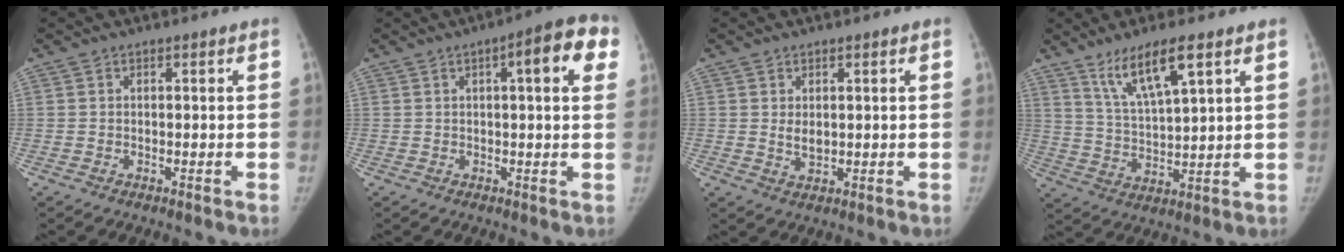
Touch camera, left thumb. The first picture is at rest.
{"total": 9.5, "force": [3.3, 2.6, 8.5], "torque": [-0.083, 0.012, 0.029]}
{"total": 2.5, "force": [0.6, 1.5, 1.9], "torque": [-0.022, -0.009, 0.016]}
{"total": 10.4, "force": [6.4, 2.1, 7.9], "torque": [-0.145, -0.031, 0.129]}